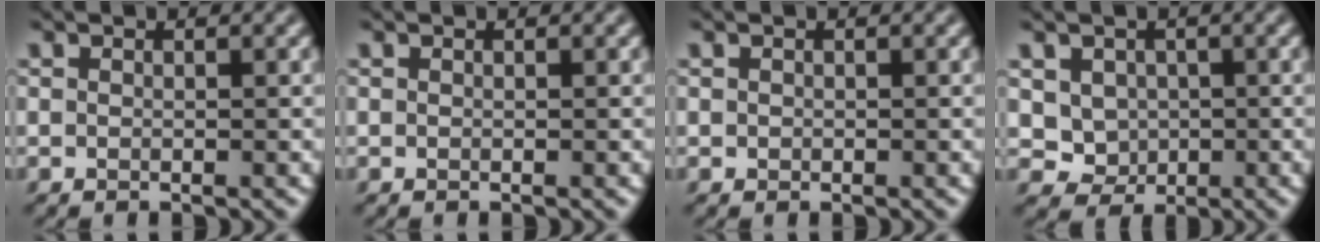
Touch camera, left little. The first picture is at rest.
{"total": 0.0}
{"total": 0.0}
{"total": 3.2, "force": [0.5, 2.9, 1.3], "torque": [-0.033, -0.008, 0.016]}